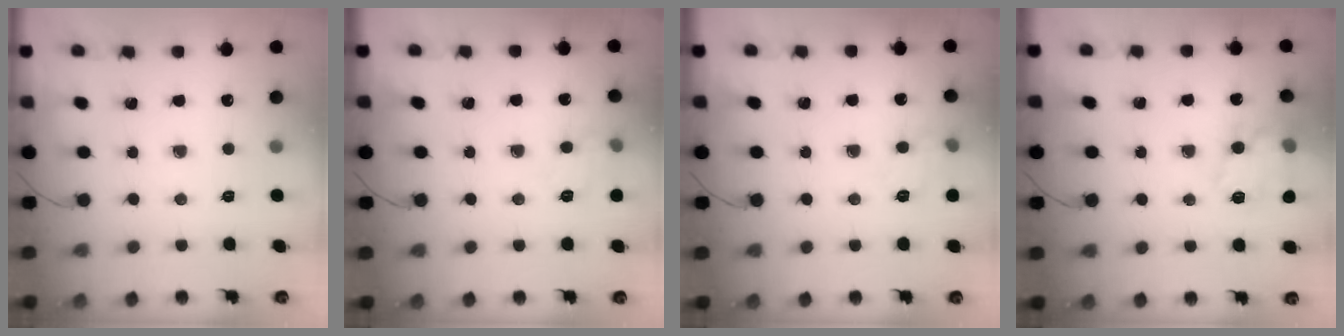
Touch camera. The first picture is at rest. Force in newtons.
{"total": 8.7, "press": 8.6, "slide": 0.7}
{"total": 8.7, "press": 8.6, "slide": 0.7}
{"total": 15.6, "press": 15.6, "slide": 1.1}